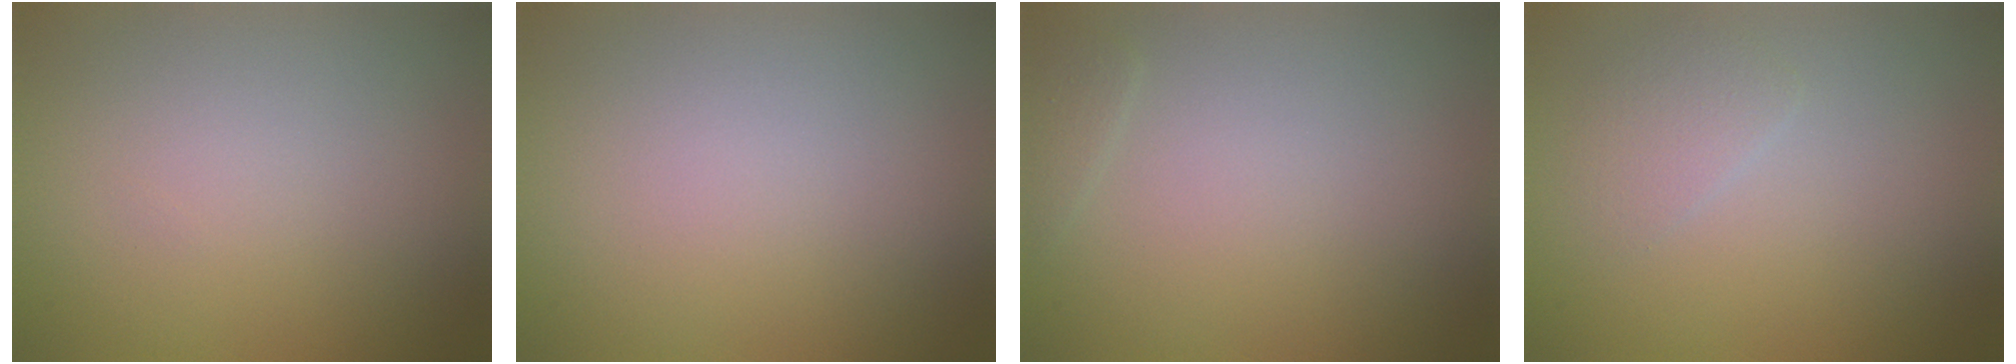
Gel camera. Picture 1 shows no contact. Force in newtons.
{"total": 0.0}
{"total": 0.7, "press": 0.7, "slide": 0.1}
{"total": 1.5, "press": 1.5, "slide": 0.1}